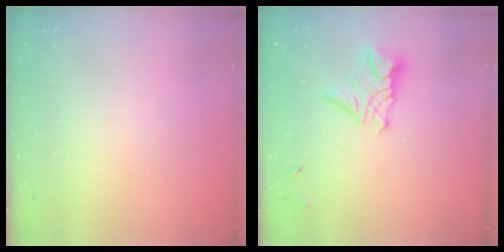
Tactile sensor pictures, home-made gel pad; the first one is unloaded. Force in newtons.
{"total": 10.1, "press": 10.1, "slide": 0.8}